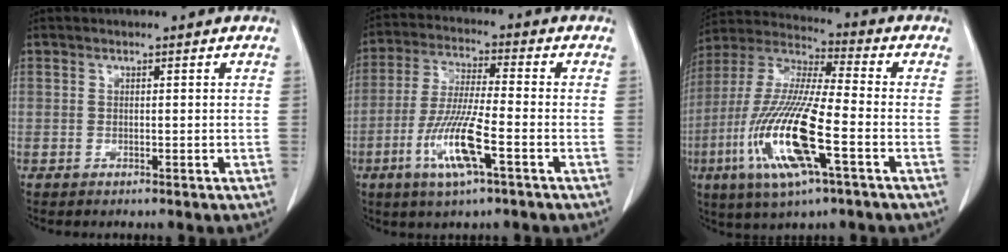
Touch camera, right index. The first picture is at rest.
{"total": 10.9, "force": [-4.4, 0.8, 9.9], "torque": [-0.202, -0.015, -0.086]}
{"total": 17.8, "force": [-5.9, 2.3, 16.7], "torque": [-0.357, -0.020, -0.111]}